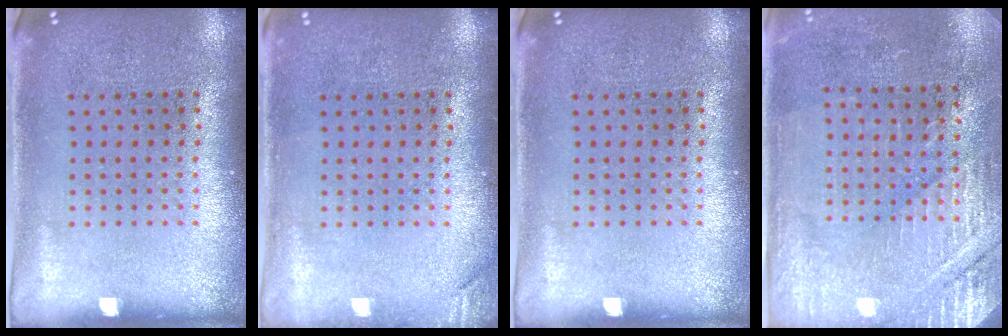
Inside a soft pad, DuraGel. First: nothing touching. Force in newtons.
{"total": 1.1, "press": 1.1, "slide": 0.3}
{"total": 0.0}
{"total": 2.9, "press": 2.9, "slide": 0.4}